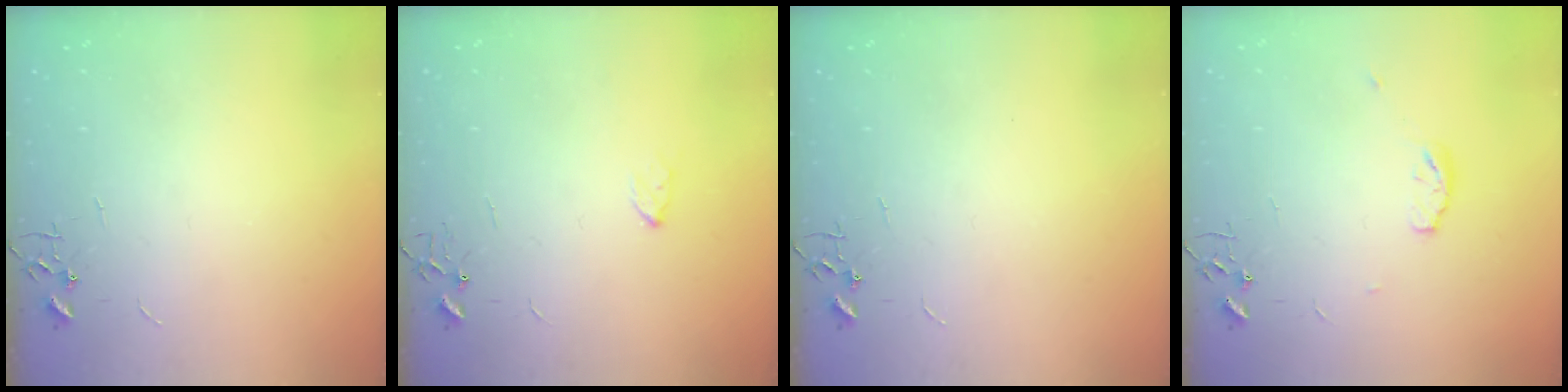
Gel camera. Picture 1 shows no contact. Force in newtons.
{"total": 3.5, "press": 3.5, "slide": 0.5}
{"total": 0.0}
{"total": 5.9, "press": 5.8, "slide": 1.1}